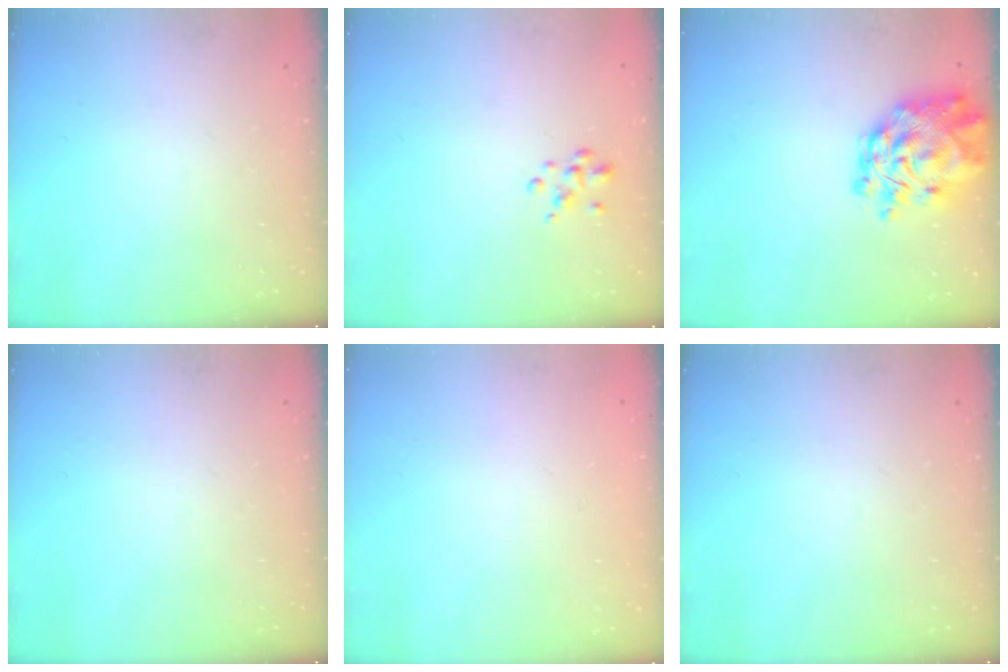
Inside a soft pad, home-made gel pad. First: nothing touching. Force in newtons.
{"total": 2.6, "press": 2.5, "slide": 0.5}
{"total": 13.1, "press": 12.3, "slide": 4.4}
{"total": 0.0}
{"total": 1.8, "press": 1.8, "slide": 0.2}
{"total": 0.0}